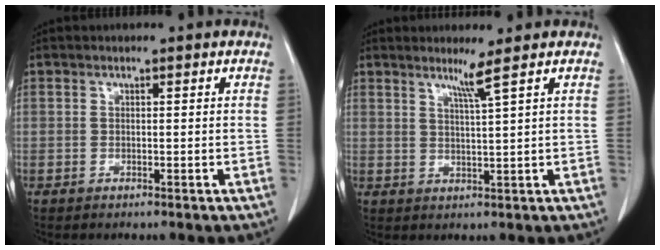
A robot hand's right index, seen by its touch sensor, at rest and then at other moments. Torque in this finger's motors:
{"motor_torque": [0.02, 0.05, 0.00, 0.02]}